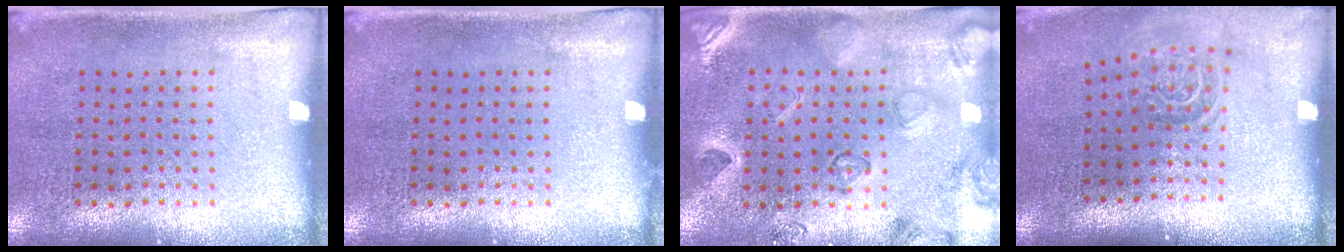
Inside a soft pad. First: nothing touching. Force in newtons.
{"total": 0.0}
{"total": 2.3, "press": 2.1, "slide": 0.9}
{"total": 1.5, "press": 1.1, "slide": 1.0}